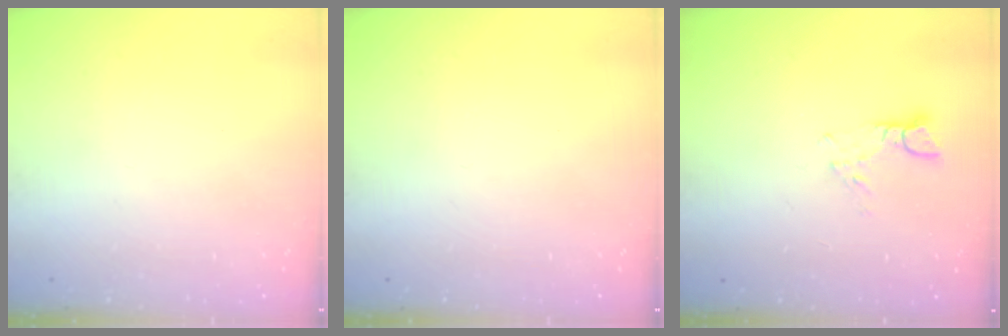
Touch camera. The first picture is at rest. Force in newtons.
{"total": 0.0}
{"total": 3.5, "press": 3.4, "slide": 0.3}